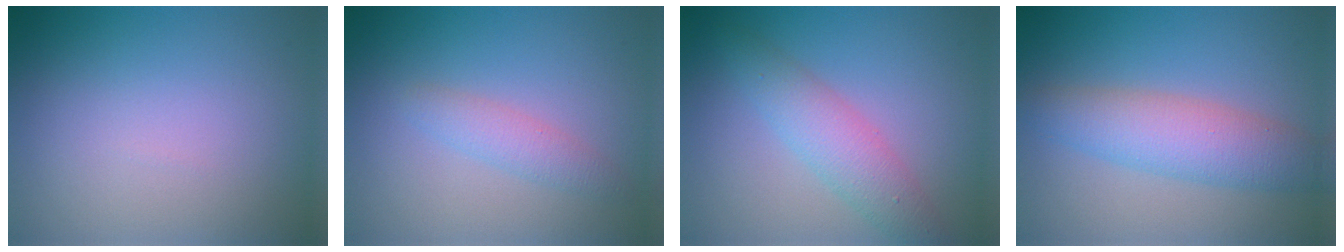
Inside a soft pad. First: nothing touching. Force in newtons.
{"total": 1.9, "press": 1.9, "slide": 0.1}
{"total": 3.5, "press": 3.5, "slide": 0.1}
{"total": 4.8, "press": 4.8, "slide": 0.1}